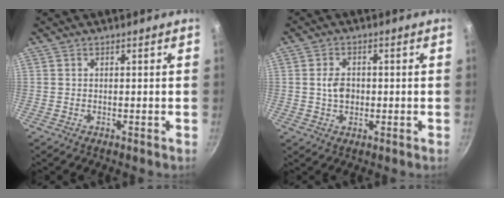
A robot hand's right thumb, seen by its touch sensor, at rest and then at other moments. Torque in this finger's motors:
{"motor_torque": [-0.19, 0.22, -0.03, 0.04, -0.02]}